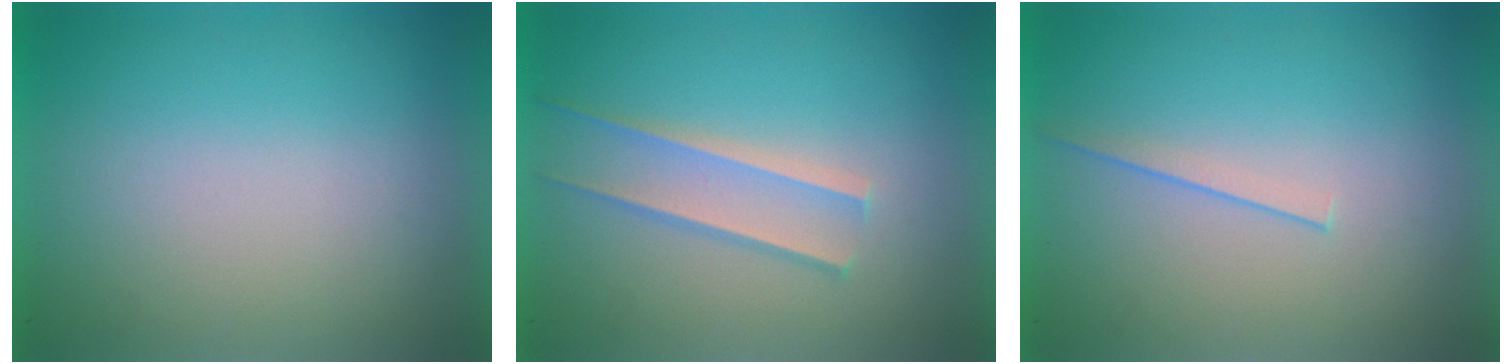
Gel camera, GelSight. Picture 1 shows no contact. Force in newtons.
{"total": 1.7}
{"total": 1.1}